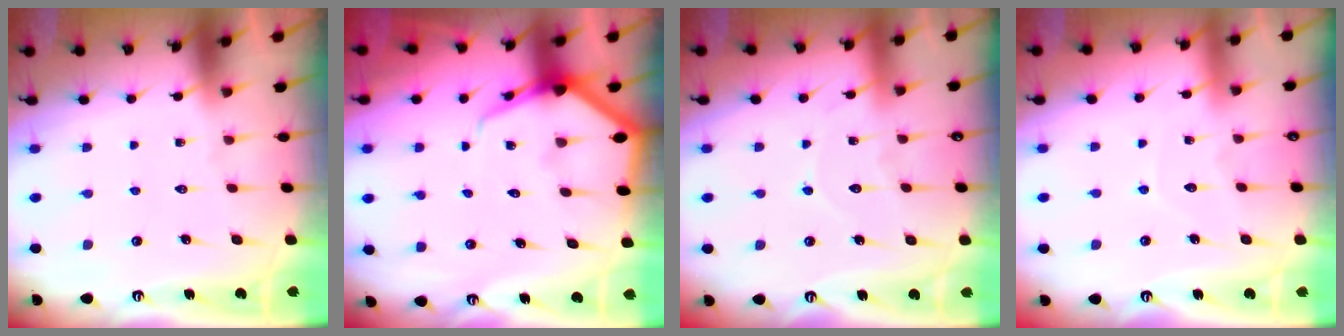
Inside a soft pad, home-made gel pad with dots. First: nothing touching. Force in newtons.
{"total": 6.9, "press": 6.8, "slide": 0.7}
{"total": 6.3, "press": 6.3, "slide": 0.7}
{"total": 4.9, "press": 4.9, "slide": 0.4}